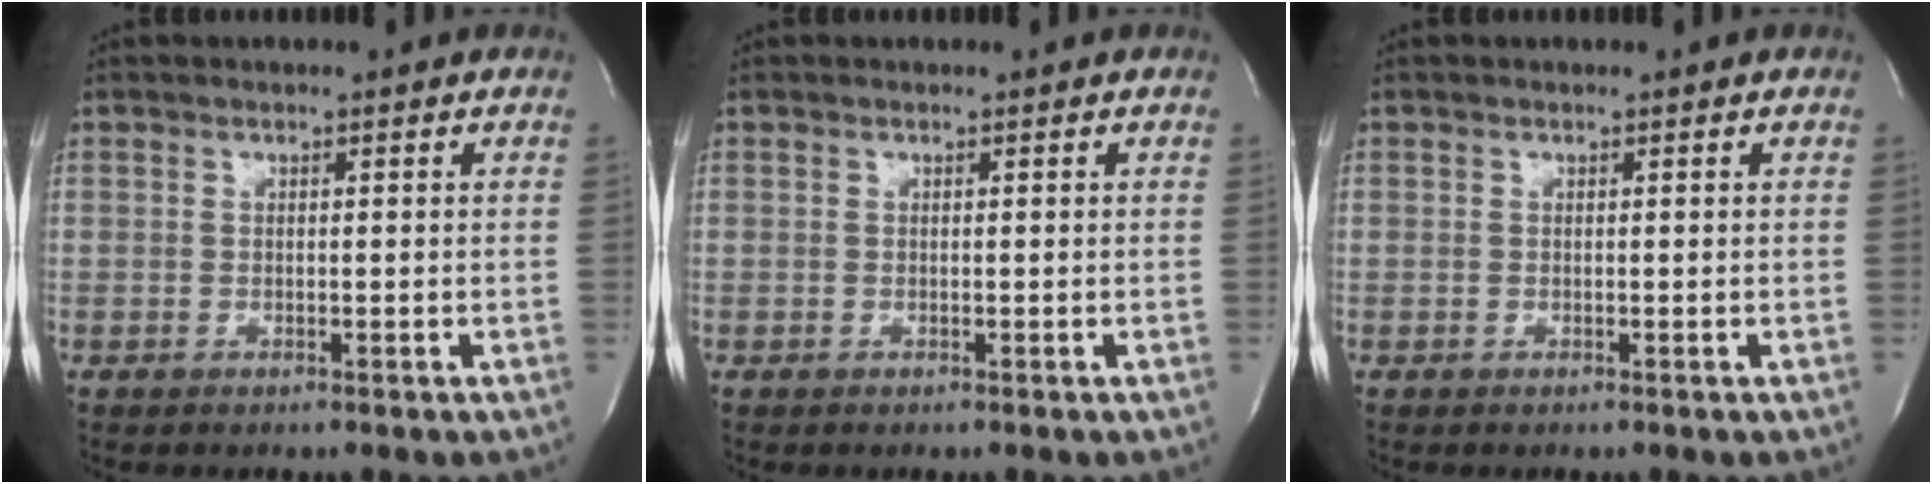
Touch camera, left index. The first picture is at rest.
{"total": 0.0}
{"total": 0.0}